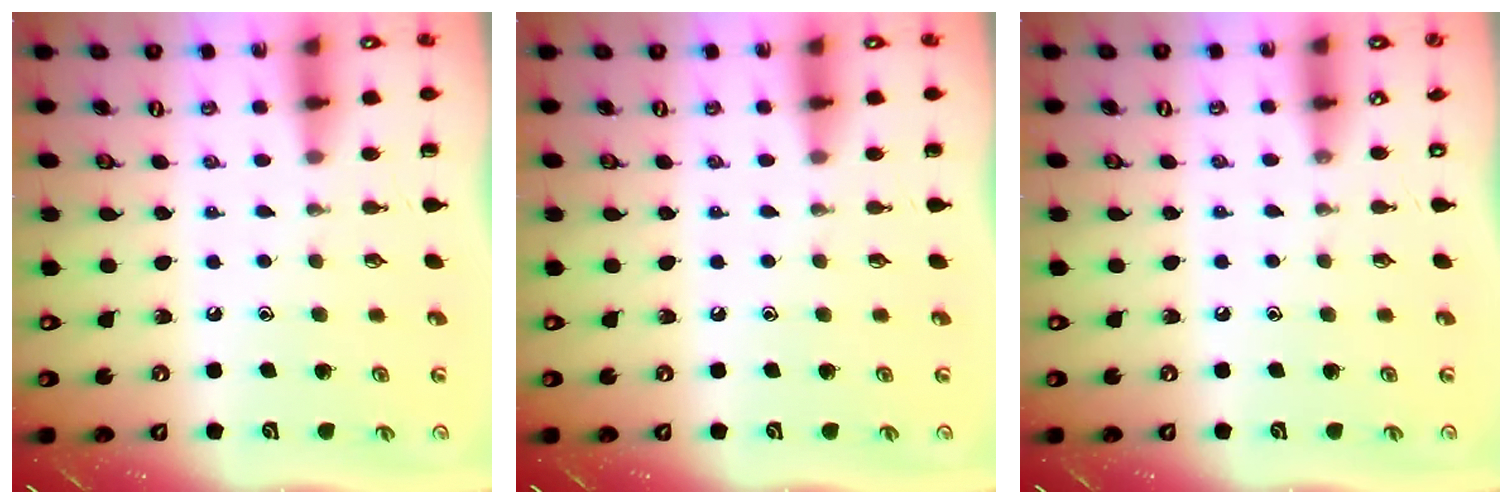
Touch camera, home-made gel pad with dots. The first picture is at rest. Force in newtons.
{"total": 0.0}
{"total": 3.3, "press": 3.3, "slide": 0.4}